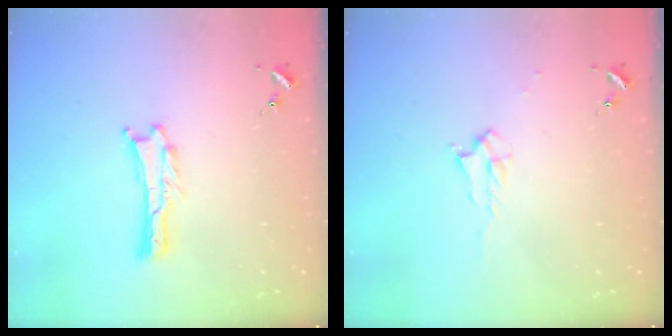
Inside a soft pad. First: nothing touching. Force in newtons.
{"total": 1.7, "press": 1.6, "slide": 0.2}